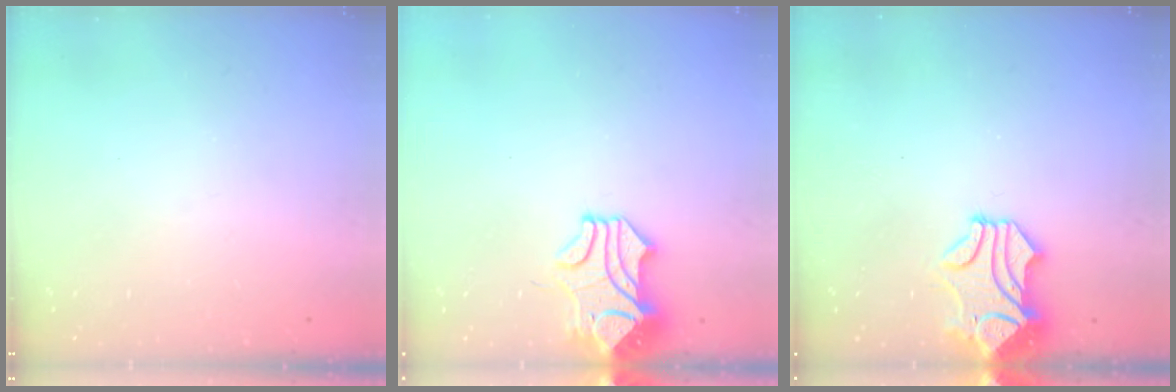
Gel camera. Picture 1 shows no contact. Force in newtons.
{"total": 2.7, "press": 2.4, "slide": 1.1}
{"total": 1.0, "press": 0.4, "slide": 1.0}